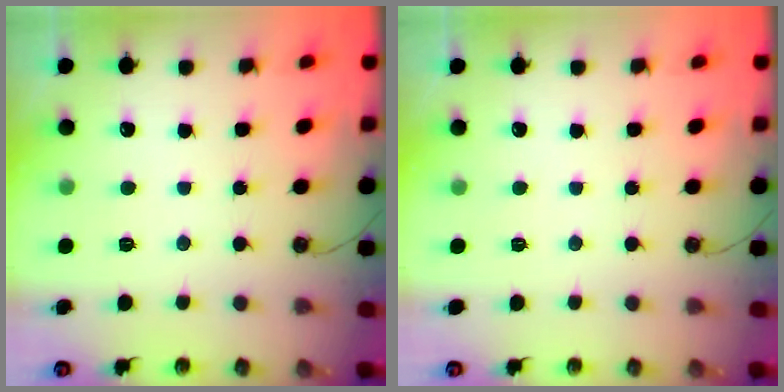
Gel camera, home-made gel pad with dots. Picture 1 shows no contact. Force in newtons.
{"total": 0.0}